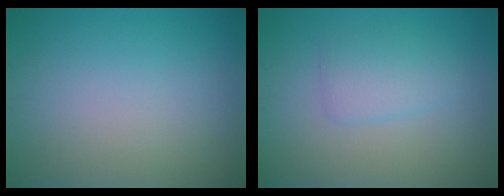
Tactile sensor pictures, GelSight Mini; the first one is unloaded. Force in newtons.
{"total": 2.3, "press": 2.3, "slide": 0.1}